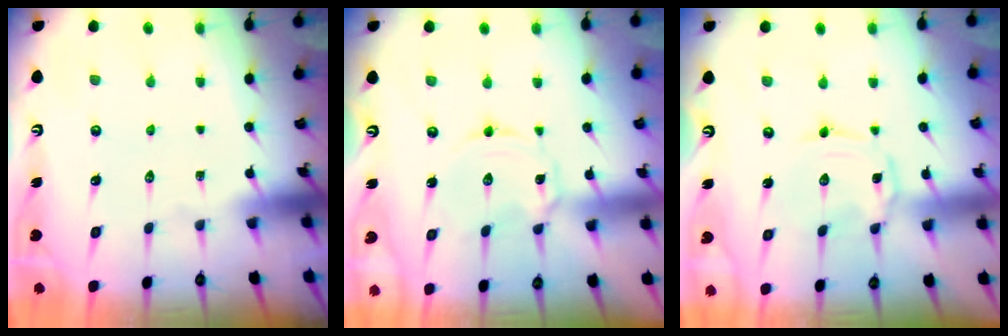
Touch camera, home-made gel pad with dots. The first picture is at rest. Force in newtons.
{"total": 2.0, "press": 2.0, "slide": 0.2}
{"total": 1.4, "press": 1.4, "slide": 0.1}